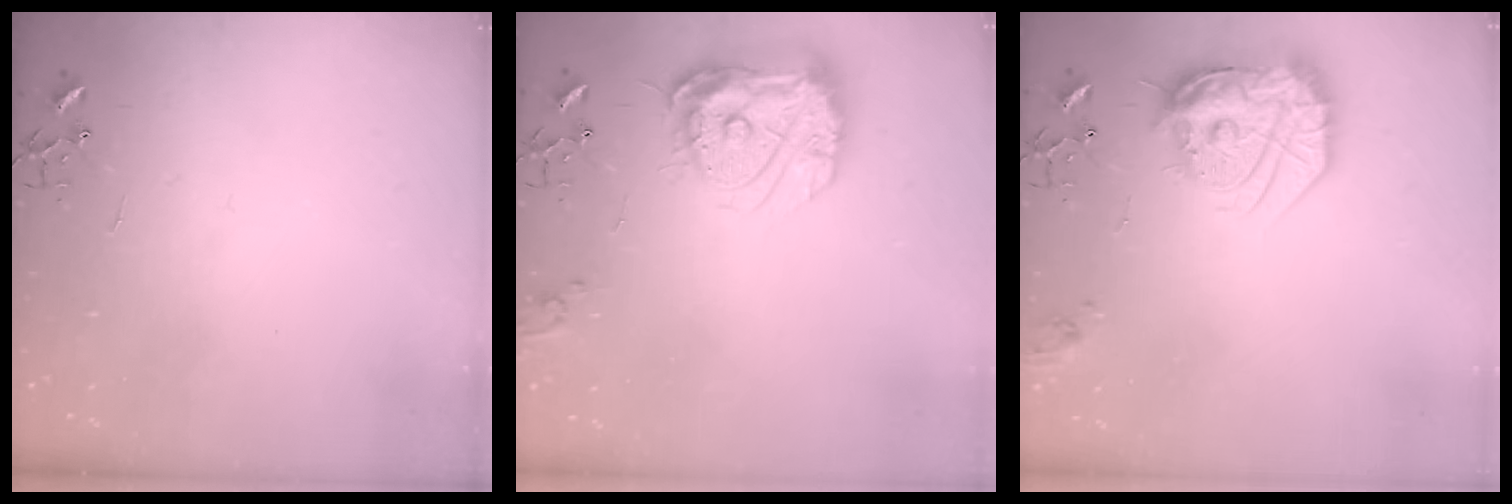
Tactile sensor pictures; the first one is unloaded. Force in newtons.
{"total": 17.3, "press": 17.2, "slide": 1.9}
{"total": 19.3, "press": 19.2, "slide": 1.7}